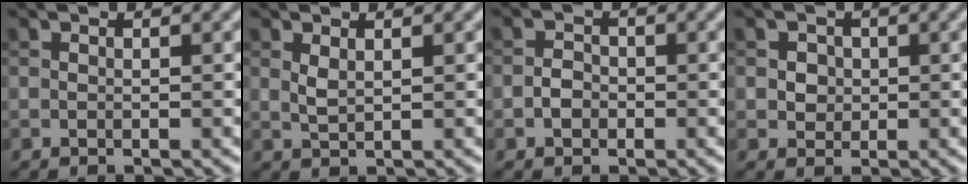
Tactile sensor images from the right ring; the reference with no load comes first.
{"total": 1.1, "force": [0.6, 0.3, 0.8], "torque": [-0.023, -0.001, 0.015]}
{"total": 1.5, "force": [-0.6, 1.1, 0.7], "torque": [-0.011, 0.003, -0.015]}
{"total": 2.0, "force": [0.5, 1.8, 0.8], "torque": [-0.008, 0.004, 0.012]}